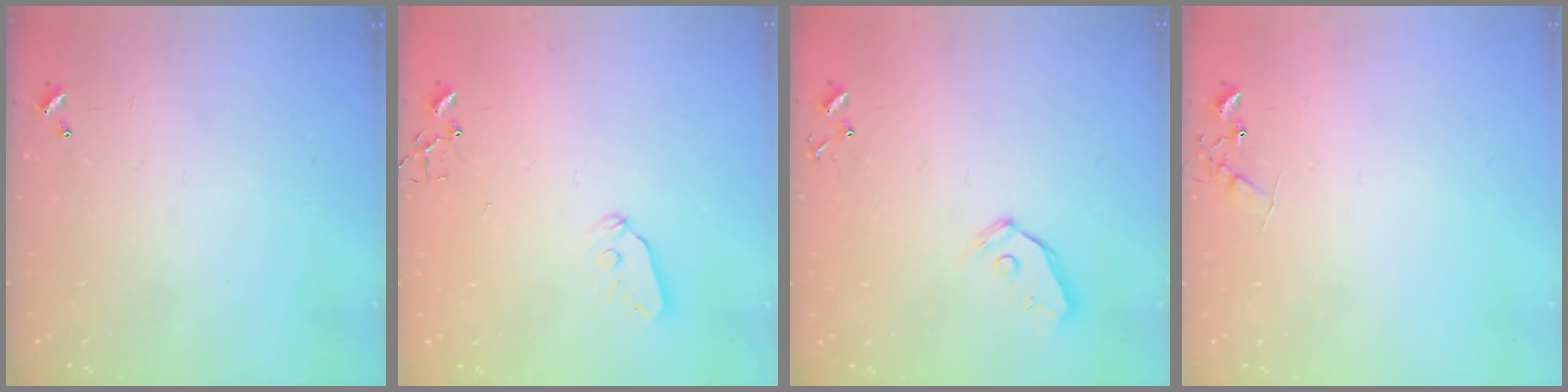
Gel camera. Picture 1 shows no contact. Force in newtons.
{"total": 6.4, "press": 6.4, "slide": 0.3}
{"total": 6.3, "press": 6.3, "slide": 0.7}
{"total": 7.0, "press": 7.0, "slide": 0.8}